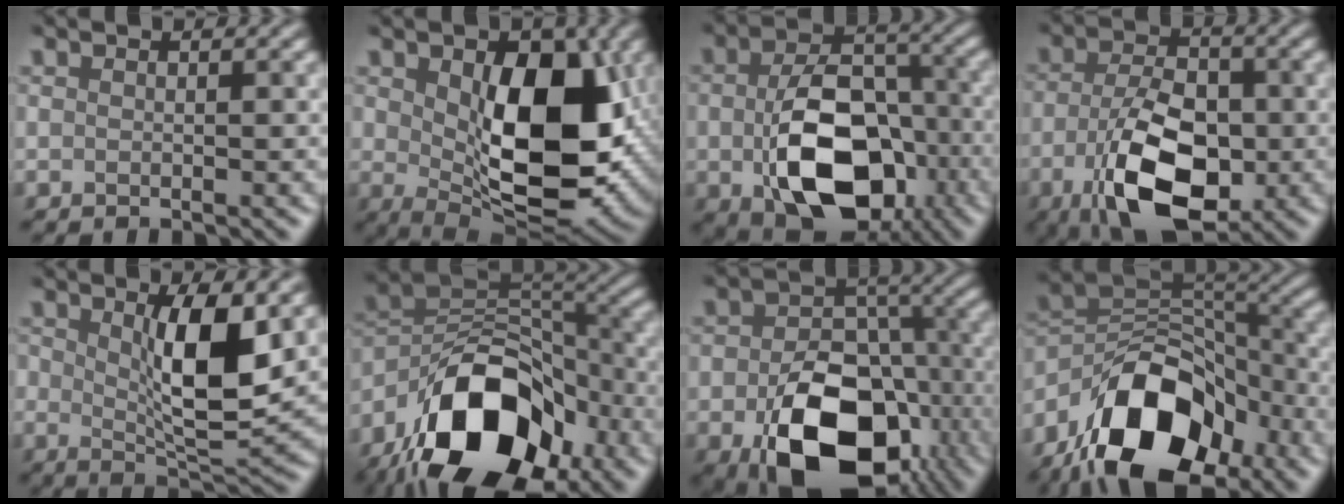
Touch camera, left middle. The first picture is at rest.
{"total": 11.1, "force": [0.8, 6.1, 9.3], "torque": [-0.134, -0.006, 0.028]}
{"total": 10.8, "force": [-3.0, 7.1, 7.6], "torque": [-0.152, -0.017, -0.036]}
{"total": 9.0, "force": [-4.0, 4.5, 6.7], "torque": [-0.136, -0.001, -0.069]}
{"total": 5.7, "force": [1.0, 1.3, 5.5], "torque": [-0.102, -0.003, 0.025]}
{"total": 14.6, "force": [-8.3, 8.4, 8.7], "torque": [-0.154, 0.012, -0.153]}
{"total": 14.0, "force": [-6.0, 9.0, 9.0], "torque": [-0.173, -0.046, -0.071]}
{"total": 13.2, "force": [-7.8, 7.4, 7.6], "torque": [-0.127, 0.020, -0.141]}